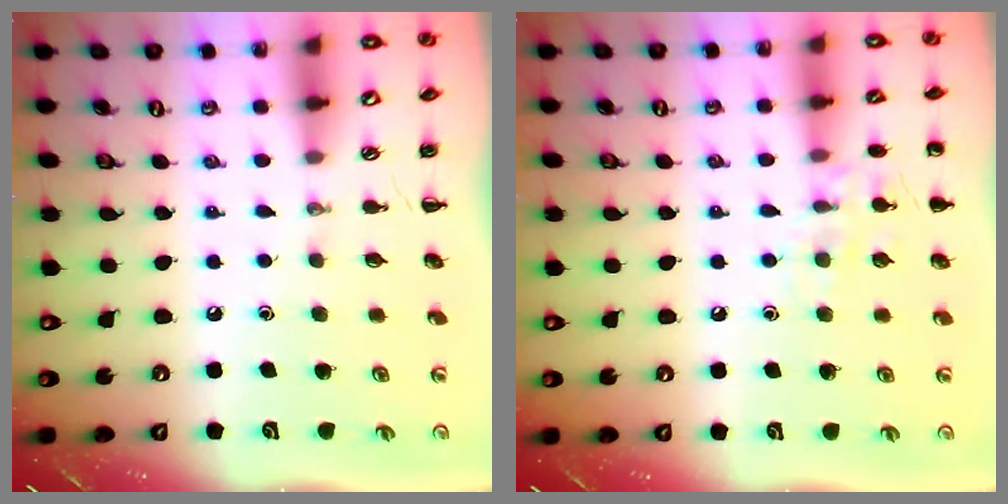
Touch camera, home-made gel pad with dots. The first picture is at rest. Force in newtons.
{"total": 9.2, "press": 9.1, "slide": 1.7}